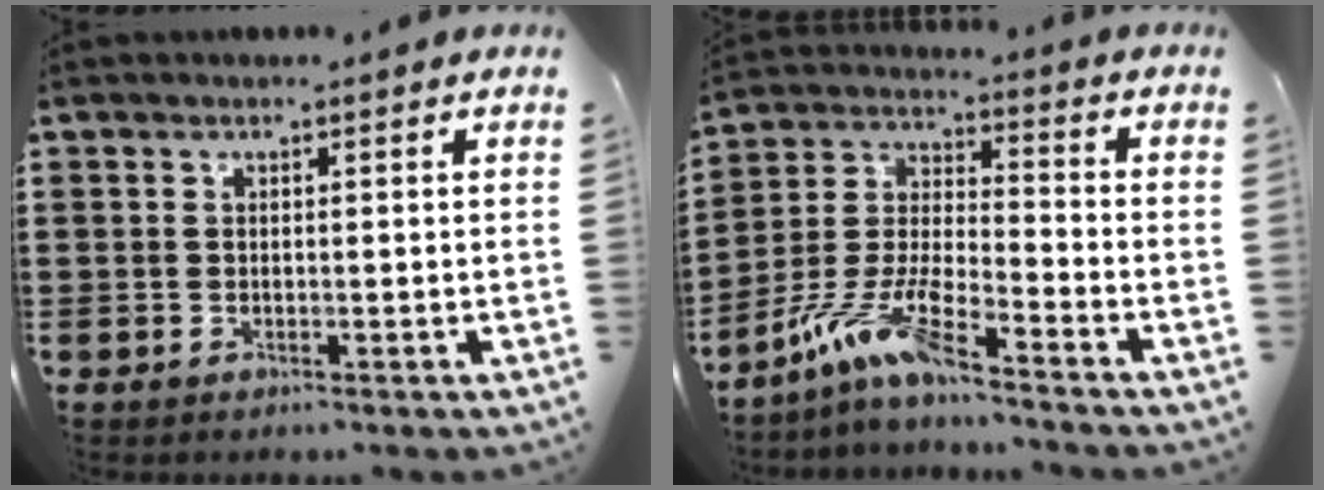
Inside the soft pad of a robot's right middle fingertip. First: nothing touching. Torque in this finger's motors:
{"motor_torque": [2.14, 0.00, 0.26, 0.21]}